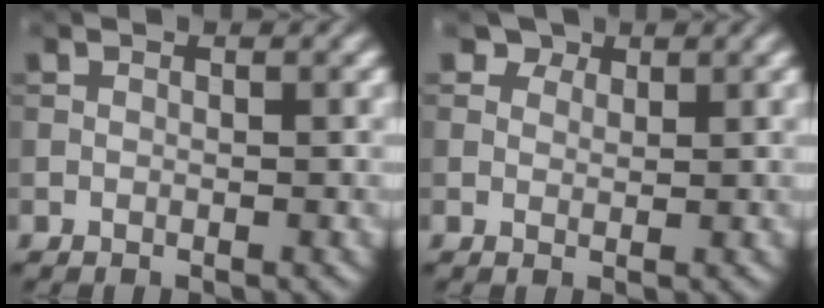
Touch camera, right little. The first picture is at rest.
{"total": 2.8, "force": [2.0, 1.6, 0.9], "torque": [-0.023, -0.013, 0.036]}